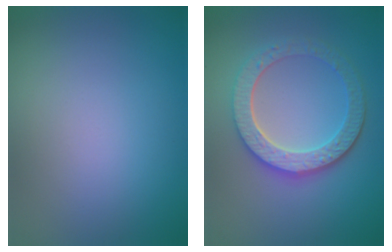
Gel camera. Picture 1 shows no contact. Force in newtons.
{"total": 5.2, "press": 4.4, "slide": 2.8}